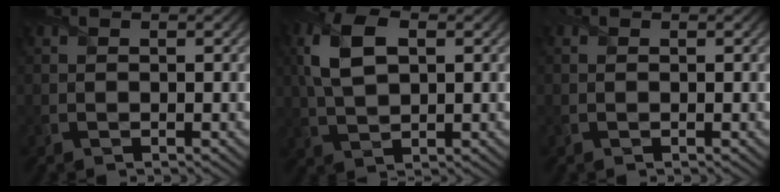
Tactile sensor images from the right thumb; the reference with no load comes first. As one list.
[{"total": 7.1, "force": [1.7, 3.8, 5.7], "torque": [-0.136, 0.012, 0.030]}, {"total": 0.0}]